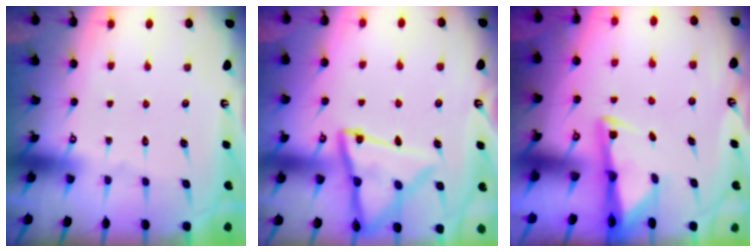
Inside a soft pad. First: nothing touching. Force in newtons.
{"total": 15.9, "press": 15.8, "slide": 1.5}
{"total": 2.9, "press": 2.8, "slide": 0.6}